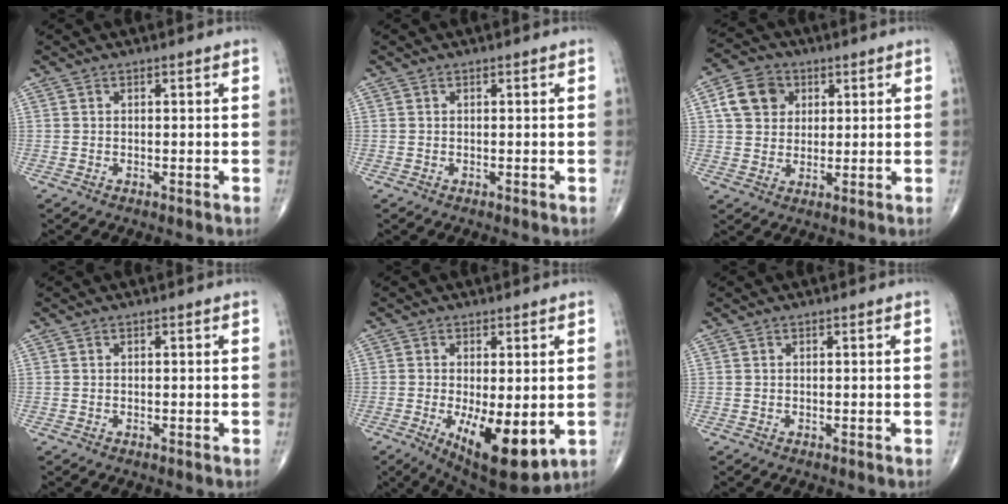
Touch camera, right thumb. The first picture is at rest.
{"total": 0.0}
{"total": 8.4, "force": [2.6, 6.9, 4.0], "torque": [-0.050, 0.000, 0.042]}
{"total": 0.0}
{"total": 13.3, "force": [-3.2, 5.1, 11.8], "torque": [-0.178, -0.025, -0.033]}
{"total": 0.0}